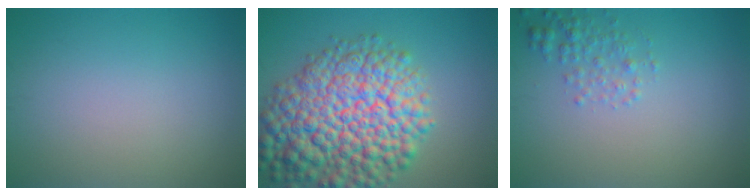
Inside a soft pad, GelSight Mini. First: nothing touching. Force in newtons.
{"total": 12.3, "press": 12.3, "slide": 0.5}
{"total": 1.9, "press": 1.9, "slide": 0.1}